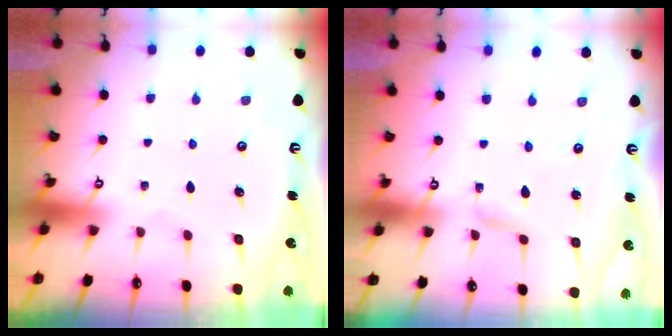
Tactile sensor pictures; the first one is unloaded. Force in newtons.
{"total": 2.4, "press": 2.4, "slide": 0.2}